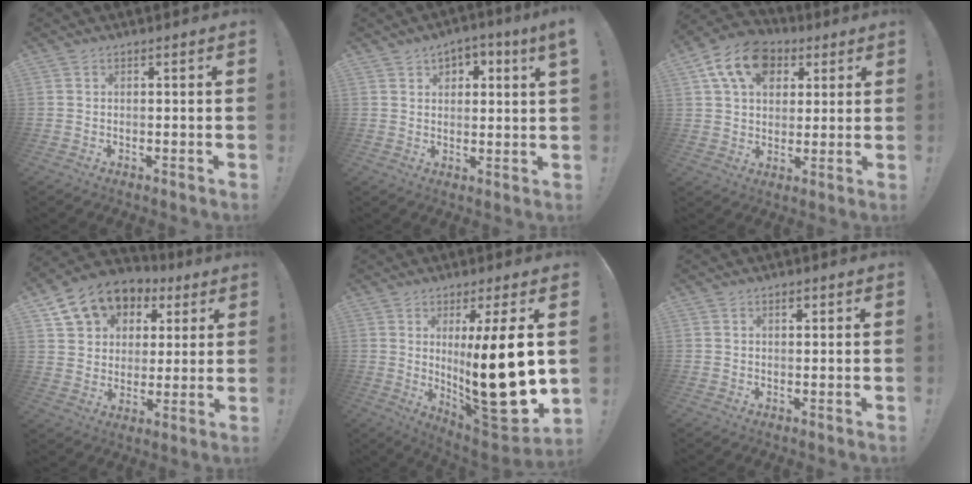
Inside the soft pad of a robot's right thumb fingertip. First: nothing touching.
{"total": 3.8, "force": [2.0, 1.7, 2.7], "torque": [-0.032, -0.003, 0.032]}
{"total": 15.0, "force": [6.3, 10.8, 8.4], "torque": [-0.134, -0.014, 0.120]}
{"total": 12.9, "force": [7.0, 9.6, 5.0], "torque": [-0.077, -0.040, 0.137]}
{"total": 21.3, "force": [2.0, 3.8, 20.9], "torque": [-0.326, -0.040, 0.029]}
{"total": 1.3, "force": [0.8, 0.7, 0.7], "torque": [-0.007, 0.000, 0.013]}